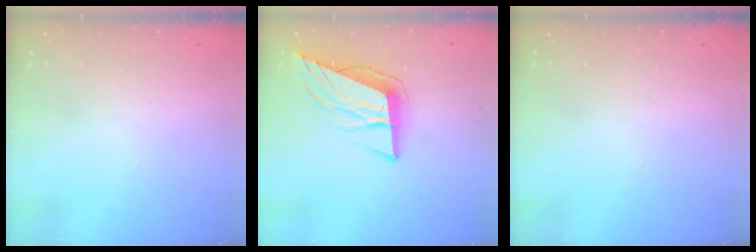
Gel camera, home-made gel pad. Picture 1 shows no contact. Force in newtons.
{"total": 12.4, "press": 11.9, "slide": 3.6}
{"total": 0.0}